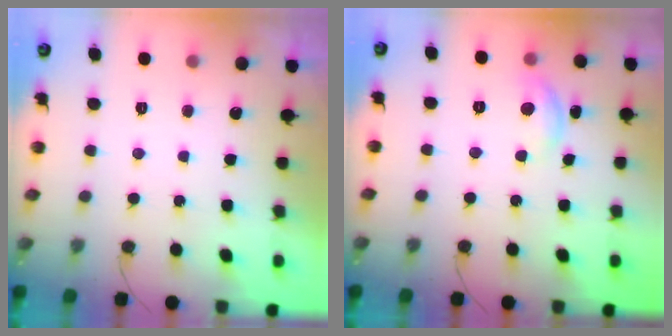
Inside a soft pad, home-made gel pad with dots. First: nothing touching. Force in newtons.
{"total": 7.7, "press": 7.7, "slide": 0.5}